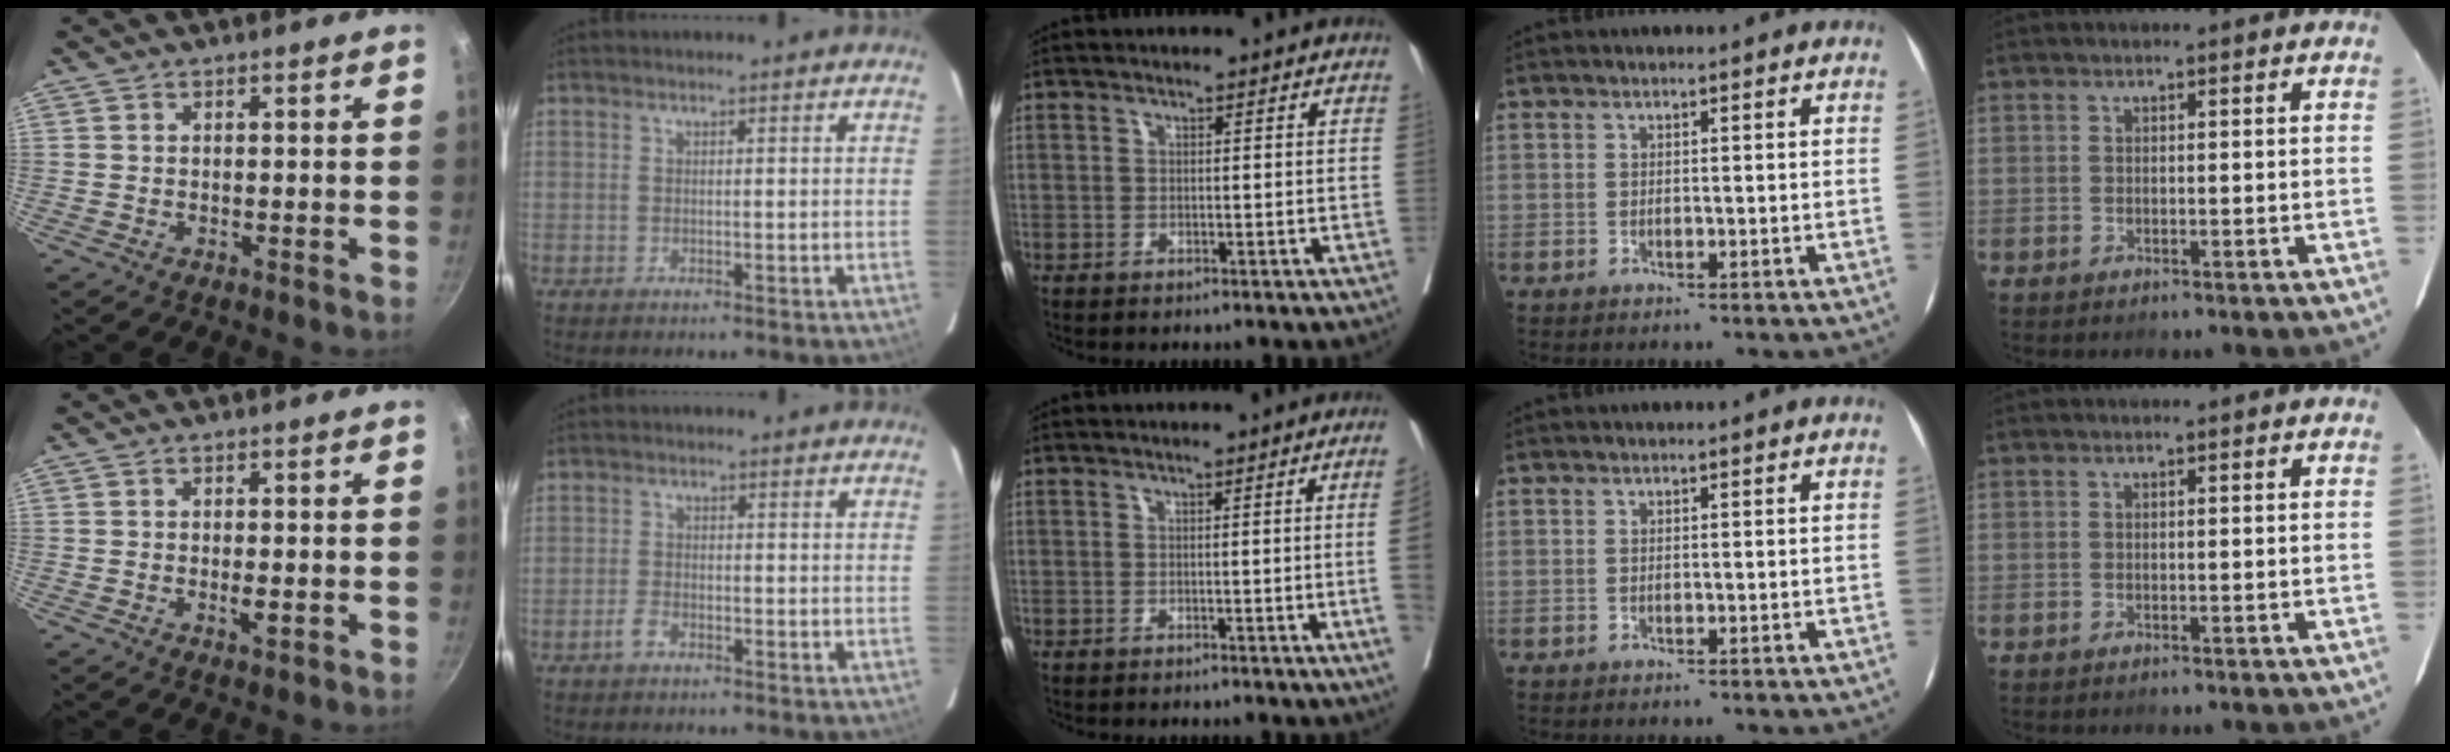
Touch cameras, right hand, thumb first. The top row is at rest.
{"thumb": {"total": 1.8, "force": [-0.5, 0.8, 1.6], "torque": [-0.025, -0.001, -0.008]}, "index": {"total": 1.8, "force": [-1.2, 0.8, 1.1], "torque": [-0.028, 0.000, -0.021]}, "middle": {"total": 3.7, "force": [-0.5, -1.4, 3.4], "torque": [-0.038, -0.008, -0.005]}}